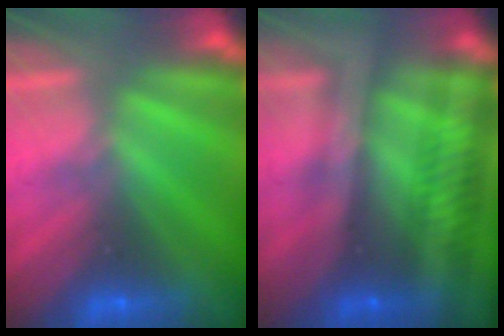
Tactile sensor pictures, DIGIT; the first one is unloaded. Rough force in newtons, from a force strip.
{"total": 2.4}